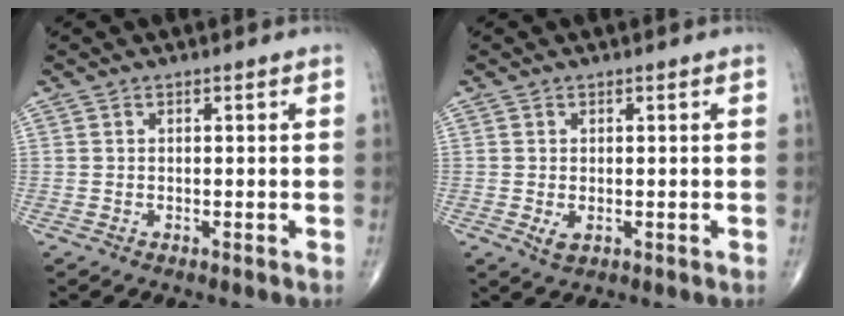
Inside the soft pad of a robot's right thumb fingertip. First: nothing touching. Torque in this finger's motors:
{"motor_torque": [-0.59, 0.49, 0.09, 0.13, 0.06]}